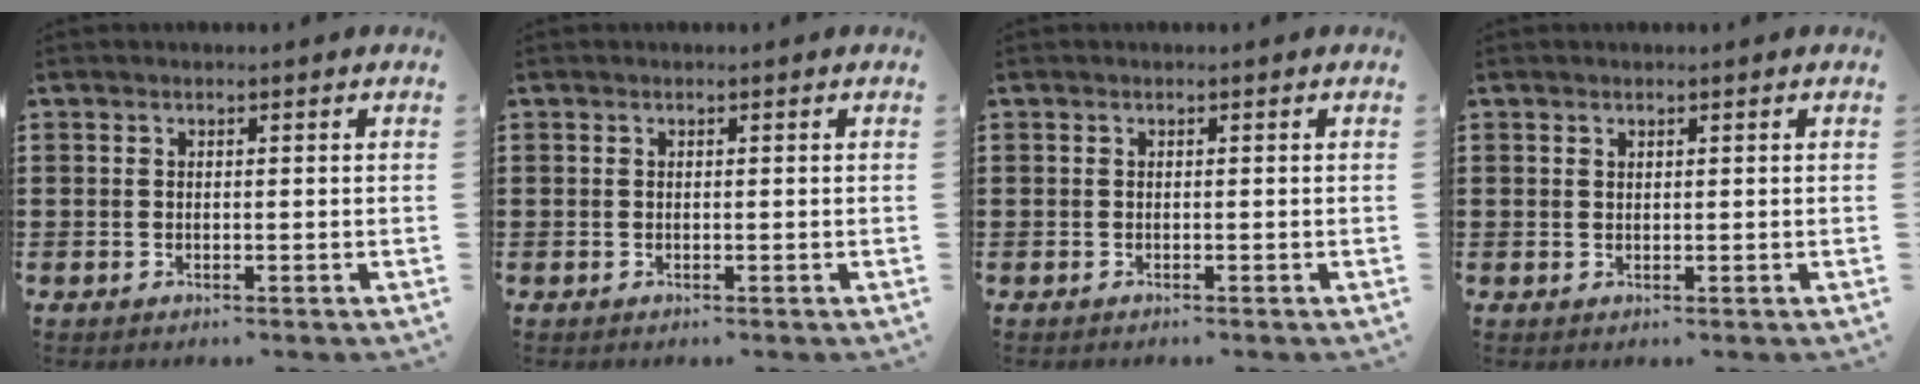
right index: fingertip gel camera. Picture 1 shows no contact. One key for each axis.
{"total": 0.0}
{"total": 0.0}
{"total": 0.6, "fx": 0.5, "fy": 0.4, "fz": 0.2, "tx": -0.006, "ty": 0.002, "tz": 0.009}